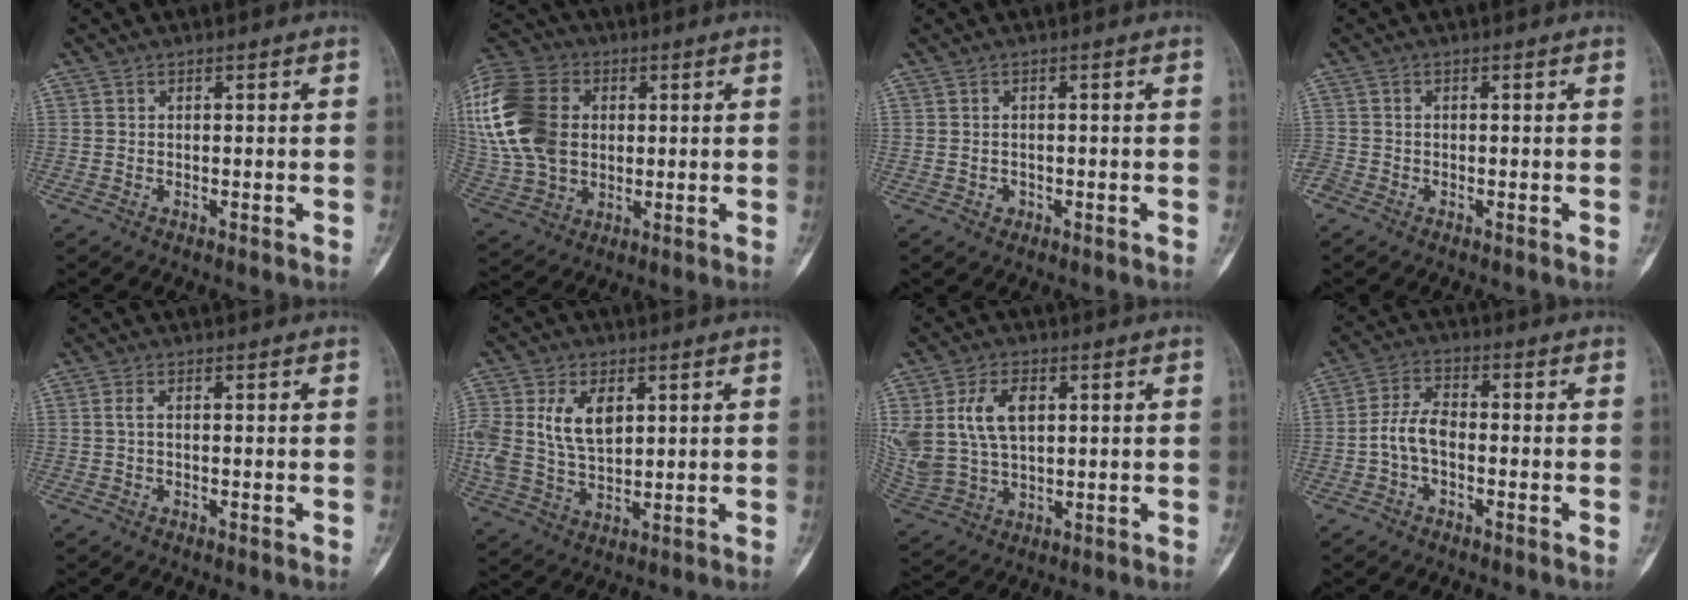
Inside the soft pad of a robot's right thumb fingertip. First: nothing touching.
{"total": 24.7, "force": [4.0, 18.4, 15.9], "torque": [-0.365, 0.026, 0.086]}
{"total": 1.2, "force": [-0.3, 1.1, 0.4], "torque": [-0.003, 0.006, 0.000]}
{"total": 1.9, "force": [-1.0, 1.2, 1.0], "torque": [-0.030, -0.004, -0.023]}
{"total": 1.1, "force": [0.0, 0.4, 1.0], "torque": [-0.024, 0.000, -0.002]}
{"total": 12.4, "force": [3.3, 7.7, 9.1], "torque": [-0.183, -0.004, 0.073]}
{"total": 14.3, "force": [3.7, 9.1, 10.4], "torque": [-0.220, -0.004, 0.085]}
{"total": 5.8, "force": [-1.4, 3.3, 4.6], "torque": [-0.089, 0.022, -0.035]}